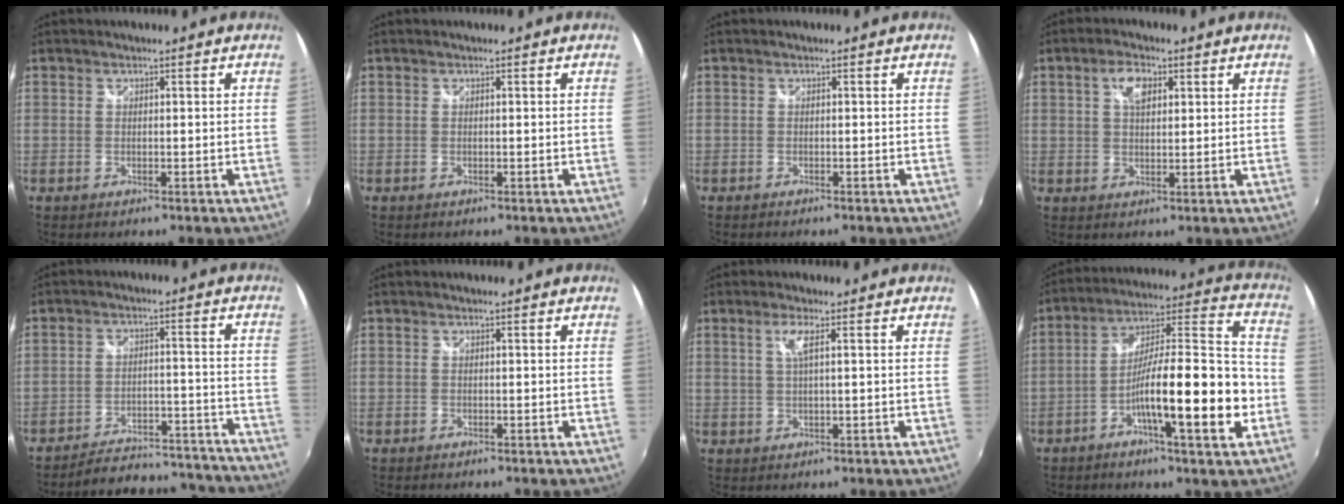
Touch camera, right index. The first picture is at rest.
{"total": 0.0}
{"total": 0.8, "force": [-0.8, 0.3, 0.2], "torque": [-0.008, -0.004, -0.014]}
{"total": 4.5, "force": [1.8, 2.4, 3.4], "torque": [-0.061, 0.010, 0.032]}
{"total": 21.6, "force": [-20.1, 5.2, 5.8], "torque": [-0.110, 0.029, -0.246]}
{"total": 1.2, "force": [-1.1, 0.4, 0.3], "torque": [-0.010, -0.005, -0.019]}
{"total": 2.6, "force": [0.8, -0.3, 2.5], "torque": [-0.050, 0.000, 0.016]}
{"total": 18.2, "force": [-5.9, 2.9, 17.0], "torque": [-0.269, 0.018, -0.100]}